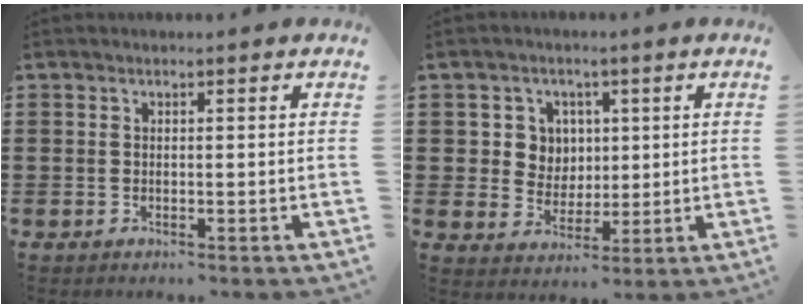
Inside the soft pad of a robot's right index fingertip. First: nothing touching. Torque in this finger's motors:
{"motor_torque": [0.52, 0.06, 0.29, 0.05]}